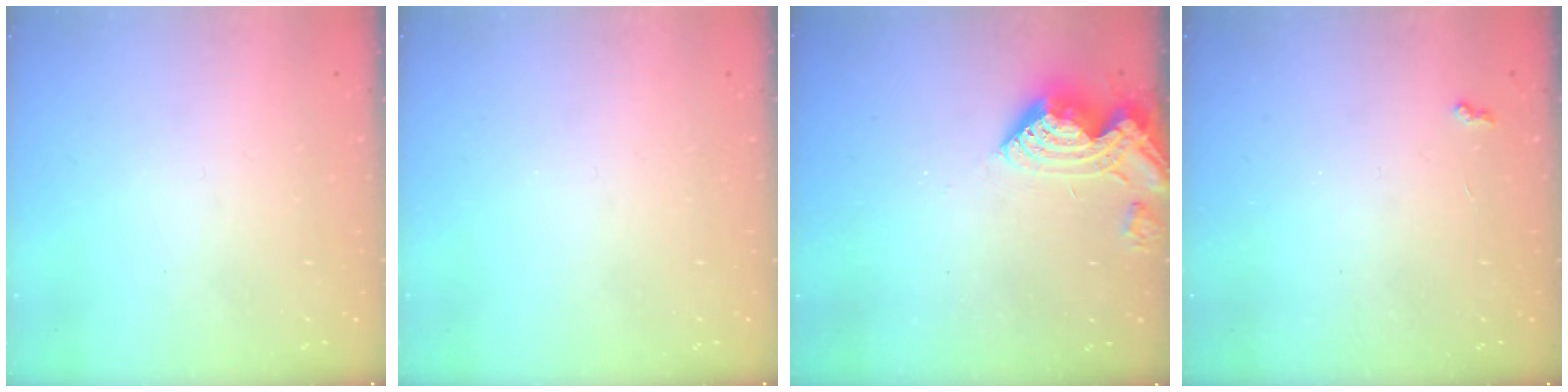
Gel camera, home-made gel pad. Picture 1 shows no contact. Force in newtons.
{"total": 0.0}
{"total": 11.5, "press": 11.5, "slide": 0.8}
{"total": 4.2, "press": 4.1, "slide": 0.5}